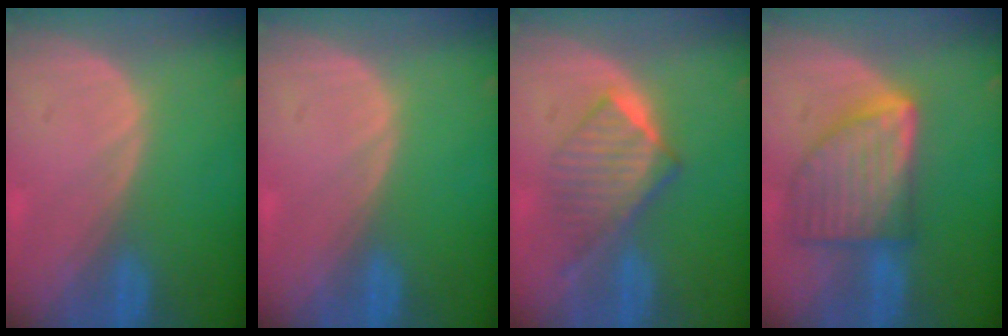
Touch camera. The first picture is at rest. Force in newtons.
{"total": 0.0}
{"total": 6.5, "press": 6.2, "slide": 2.1}
{"total": 9.2, "press": 9.1, "slide": 0.5}